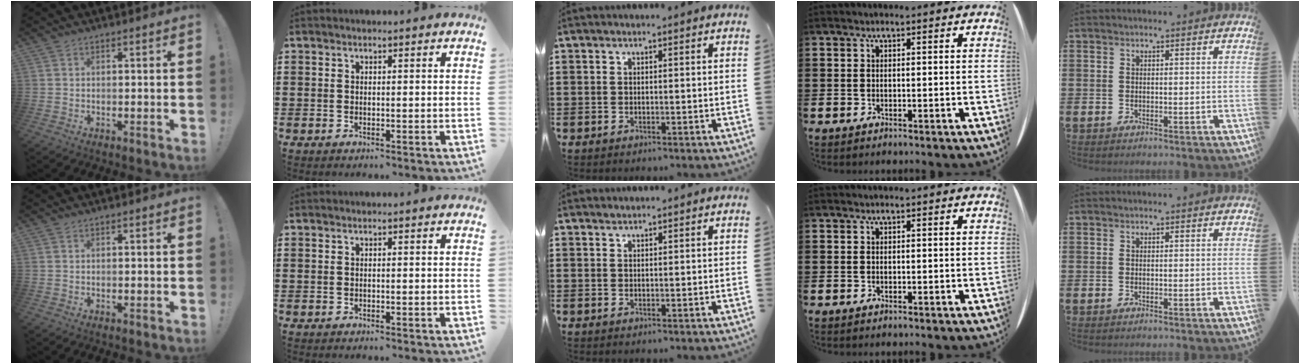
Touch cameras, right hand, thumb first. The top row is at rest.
{"middle": {"total": 0.6, "force": [0.6, 0.0, -0.1], "torque": [0.000, -0.002, 0.012]}}